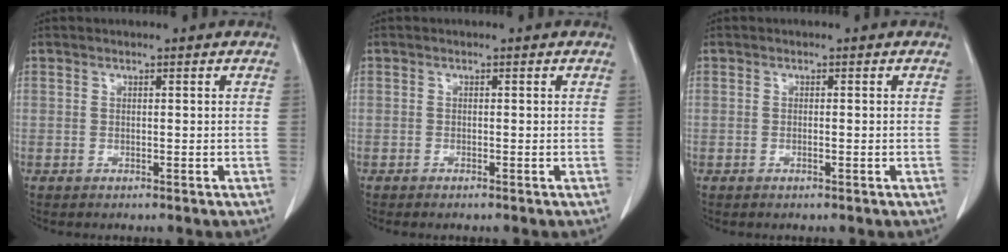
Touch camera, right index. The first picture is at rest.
{"total": 0.6, "force": [-0.5, 0.1, 0.2], "torque": [-0.007, -0.001, -0.007]}
{"total": 0.6, "force": [-0.2, 0.0, 0.5], "torque": [-0.012, -0.001, -0.002]}